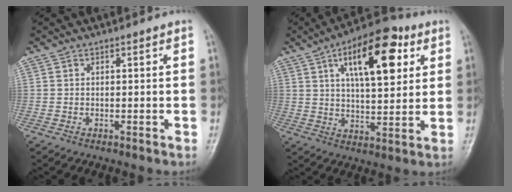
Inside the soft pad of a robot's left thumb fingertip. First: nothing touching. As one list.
[{"total": 17.1, "force": [6.8, 7.4, 13.9], "torque": [-0.185, -0.010, 0.101]}]